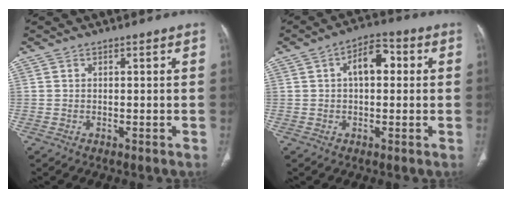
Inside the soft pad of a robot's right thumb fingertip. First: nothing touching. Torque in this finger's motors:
{"motor_torque": [0.91, 1.29, 0.56, 0.34, 0.03]}